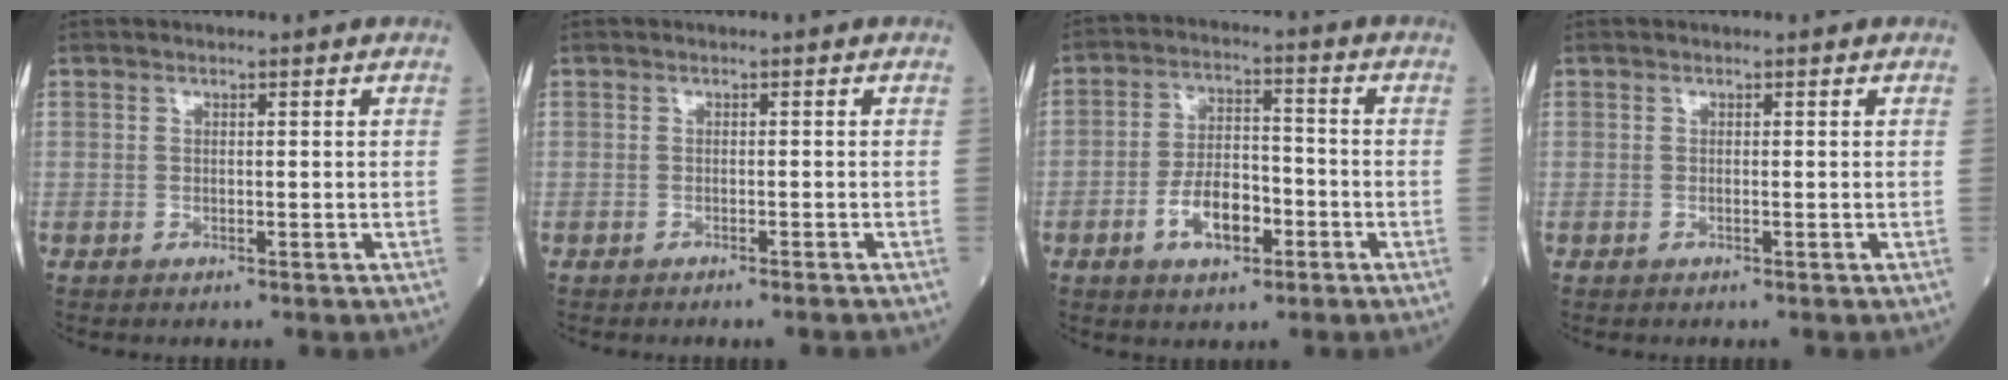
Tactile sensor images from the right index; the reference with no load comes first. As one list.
[{"total": 2.2, "force": [-2.0, -0.2, 0.9], "torque": [-0.010, -0.001, -0.025]}, {"total": 7.9, "force": [-3.2, 3.8, 6.1], "torque": [-0.117, 0.011, -0.057]}, {"total": 0.0}]